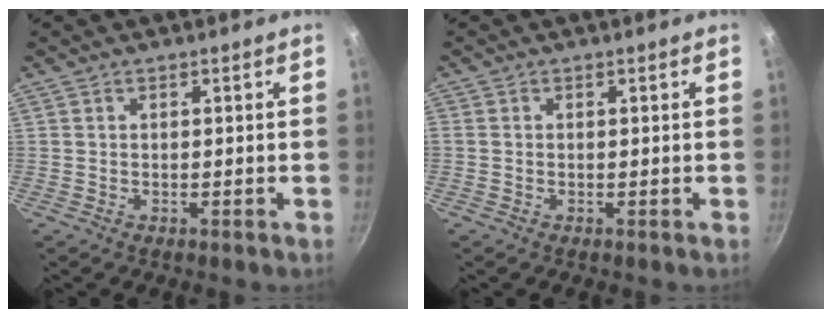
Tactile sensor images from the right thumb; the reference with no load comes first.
{"total": 0.5, "force": [-0.2, 0.4, 0.3], "torque": [-0.010, 0.002, -0.003]}